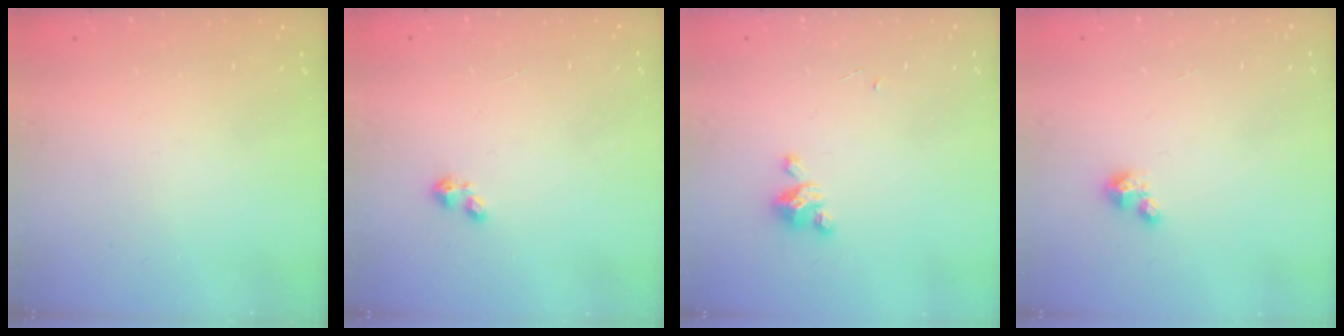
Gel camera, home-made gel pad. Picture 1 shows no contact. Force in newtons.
{"total": 2.2, "press": 2.2, "slide": 0.4}
{"total": 3.9, "press": 3.9, "slide": 0.2}
{"total": 3.5, "press": 3.4, "slide": 0.3}